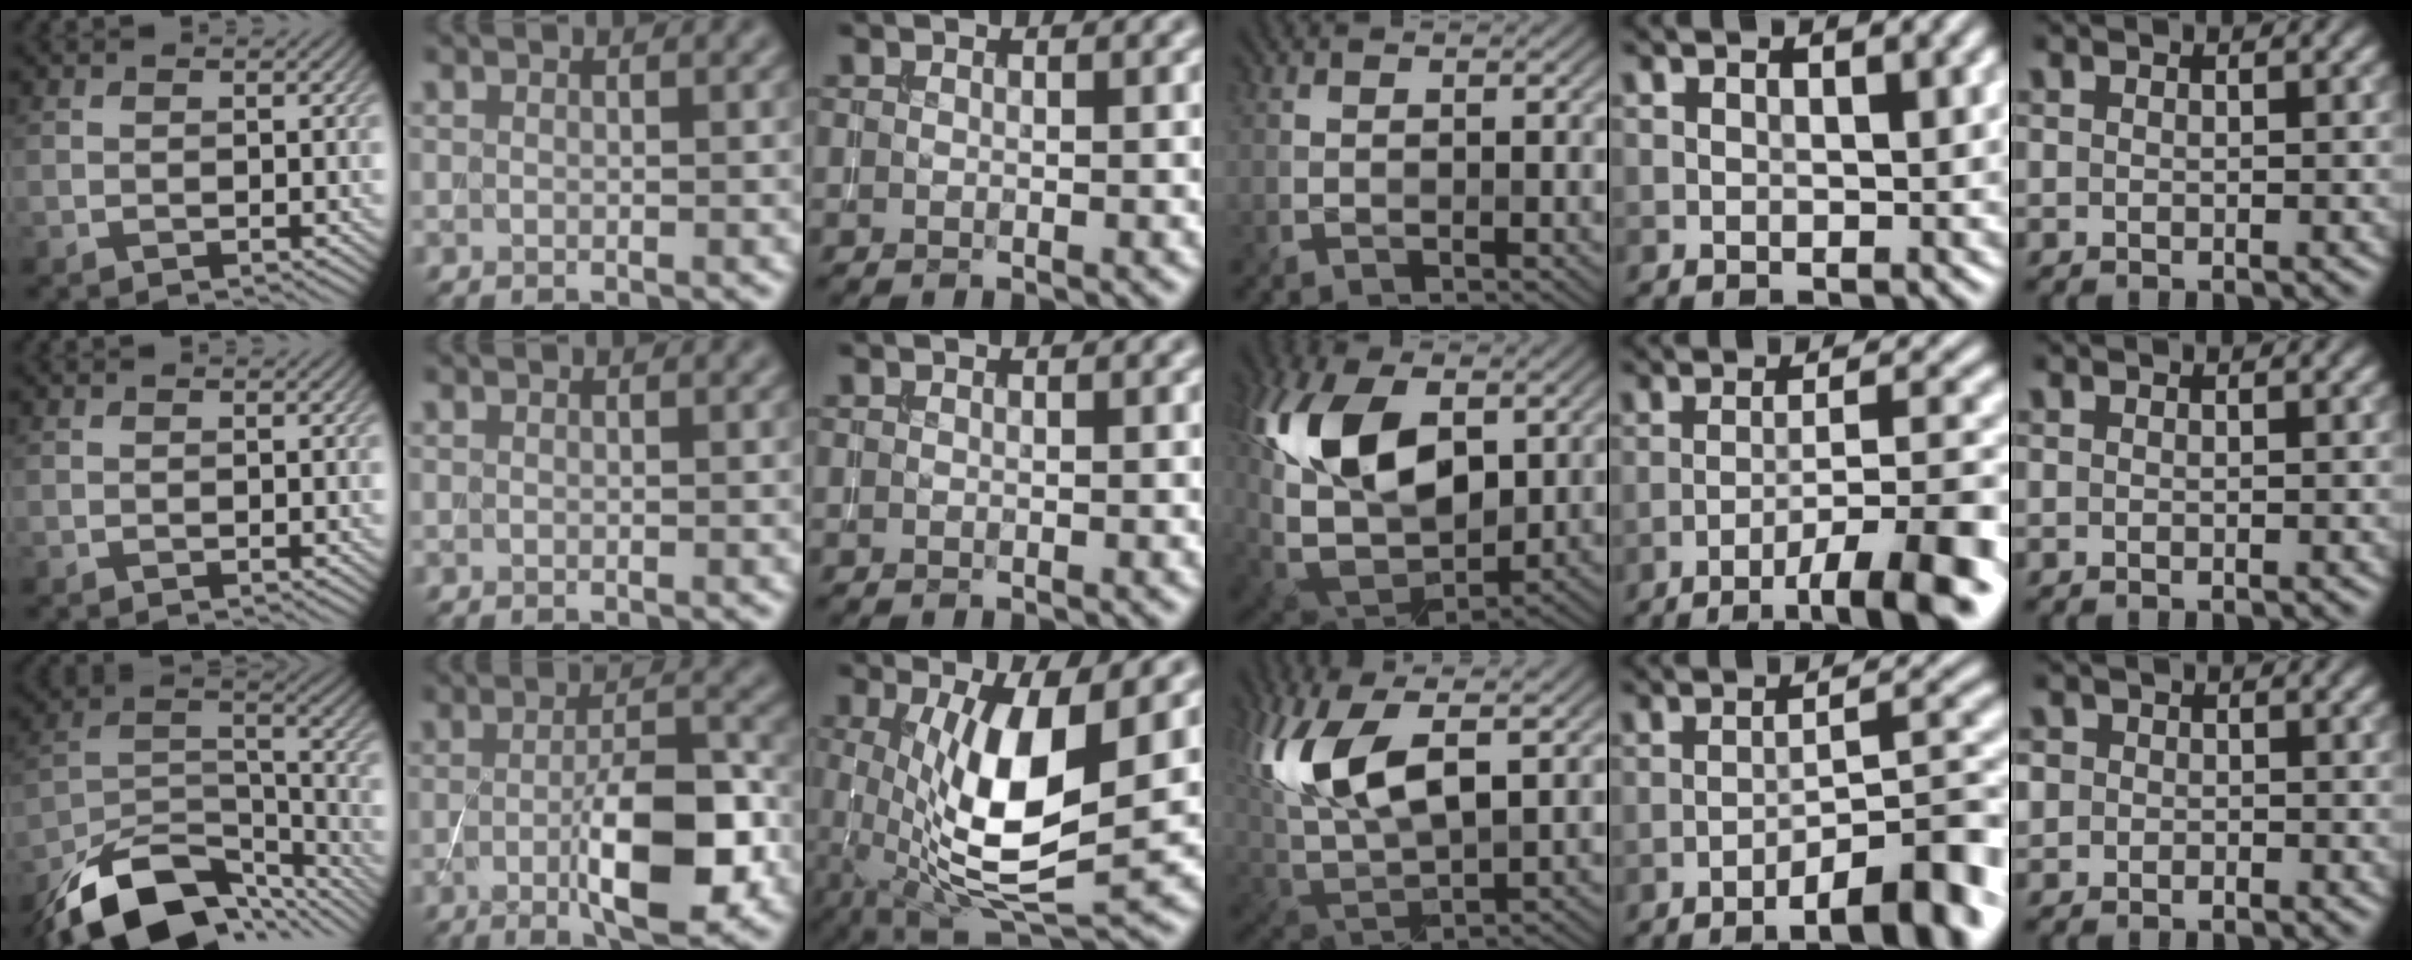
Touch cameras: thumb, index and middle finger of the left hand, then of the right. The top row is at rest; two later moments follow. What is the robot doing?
{"motion": "extract", "object": "backpack"}